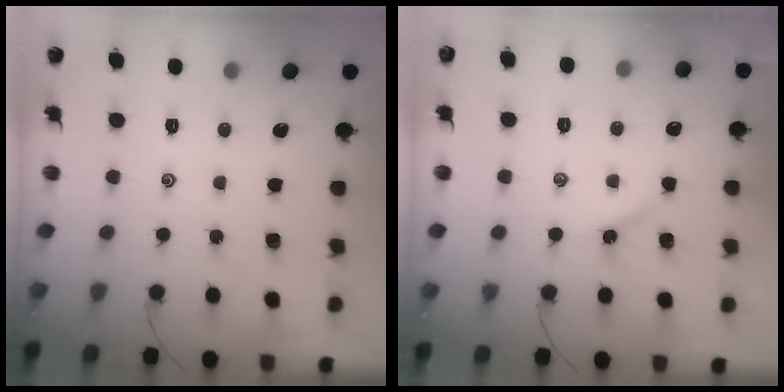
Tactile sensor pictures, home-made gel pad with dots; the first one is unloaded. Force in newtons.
{"total": 3.4, "press": 3.3, "slide": 0.5}